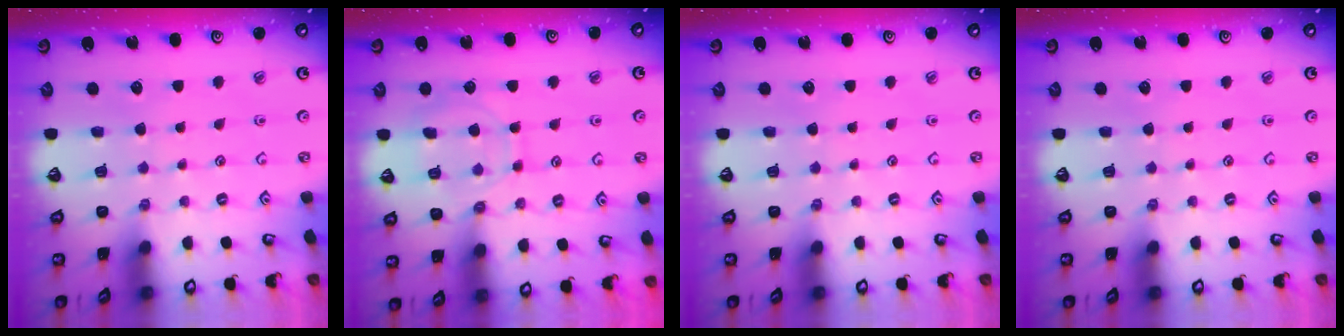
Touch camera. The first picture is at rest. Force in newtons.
{"total": 10.5, "press": 10.4, "slide": 0.8}
{"total": 0.0}
{"total": 0.0}